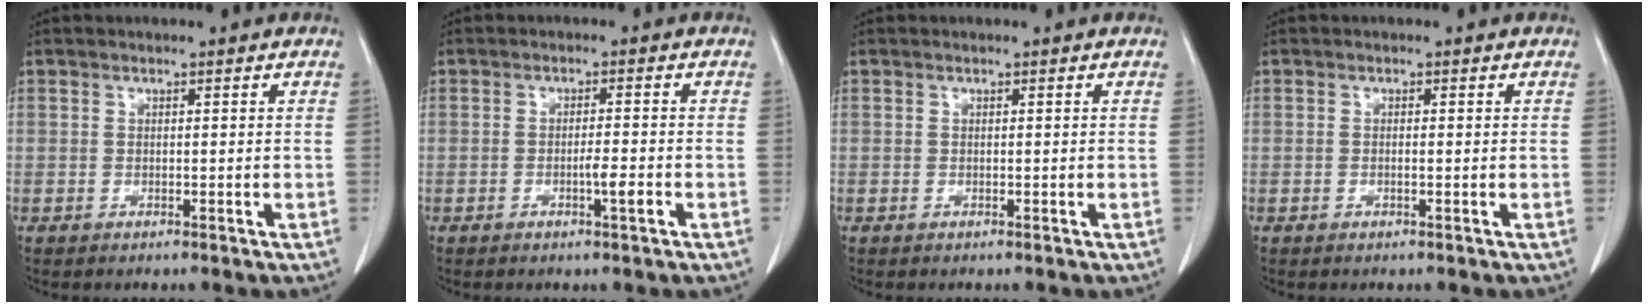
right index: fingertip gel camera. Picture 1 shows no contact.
{"total": 2.7, "force": [-1.0, 0.1, 2.5], "torque": [-0.041, -0.001, -0.017]}
{"total": 0.0}
{"total": 0.6, "force": [-0.1, 0.0, 0.6], "torque": [-0.011, 0.001, -0.001]}